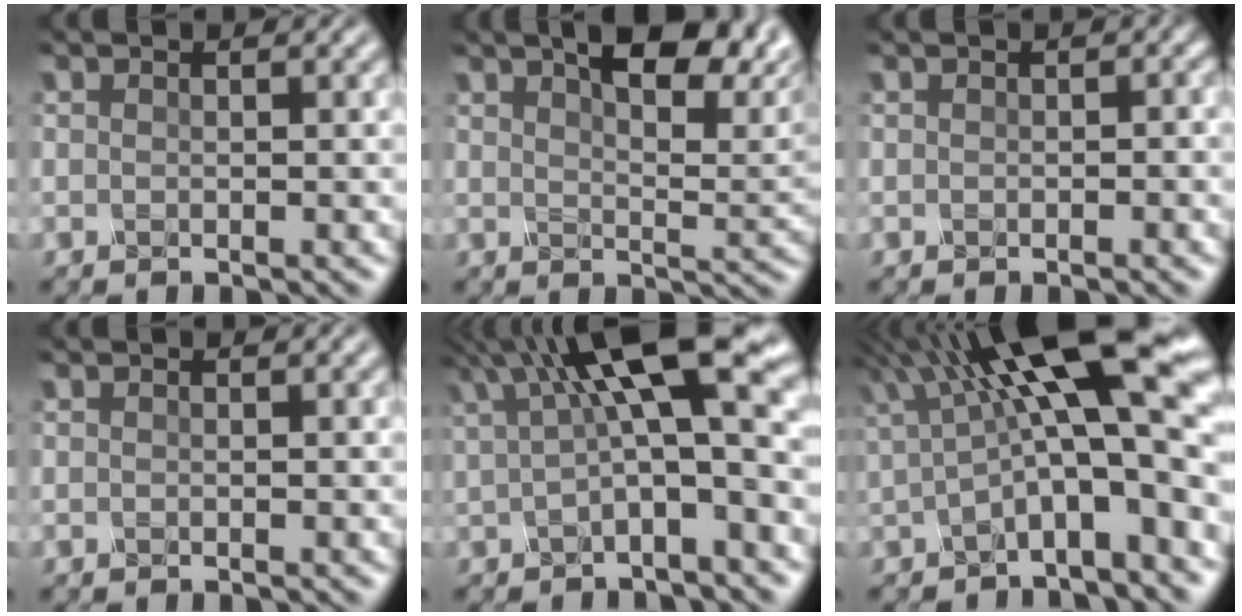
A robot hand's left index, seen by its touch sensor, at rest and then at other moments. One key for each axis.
{"total": 10.3, "fx": 5.8, "fy": 4.0, "fz": 7.5, "tx": -0.094, "ty": 0.020, "tz": 0.085}
{"total": 0.6, "fx": 0.0, "fy": 0.4, "fz": 0.5, "tx": -0.004, "ty": 0.000, "tz": 0.002}
{"total": 0.0}
{"total": 10.3, "fx": 3.1, "fy": 2.9, "fz": 9.4, "tx": -0.147, "ty": 0.019, "tz": 0.044}
{"total": 14.4, "fx": 3.3, "fy": 4.0, "fz": 13.4, "tx": -0.200, "ty": 0.015, "tz": 0.053}